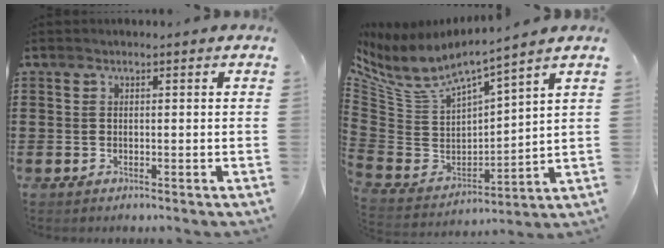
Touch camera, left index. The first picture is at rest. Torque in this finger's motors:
{"motor_torque": [-0.03, -0.01, 0.12, 0.10]}